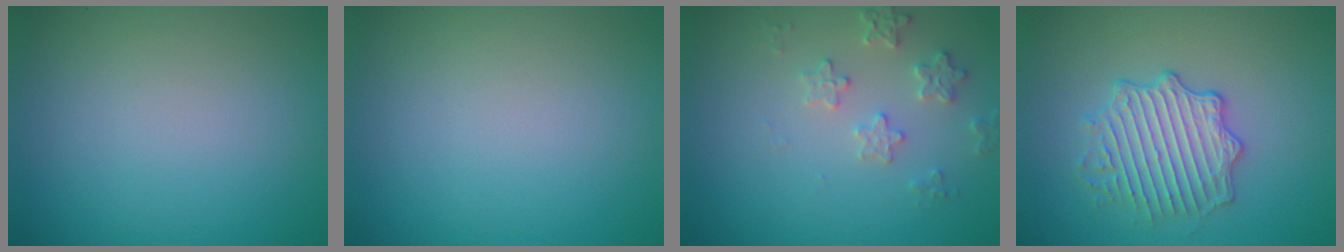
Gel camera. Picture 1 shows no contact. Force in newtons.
{"total": 0.0}
{"total": 2.5, "press": 2.4, "slide": 0.6}
{"total": 4.0, "press": 3.7, "slide": 1.5}